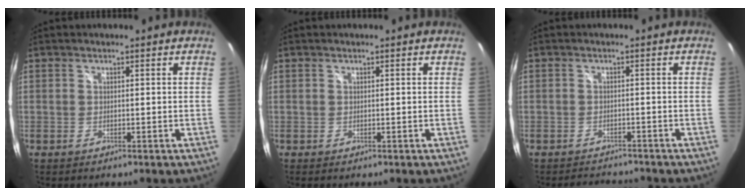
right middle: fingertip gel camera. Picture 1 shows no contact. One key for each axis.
{"total": 0.0}
{"total": 4.3, "fx": -4.1, "fy": 1.2, "fz": 0.6, "tx": -0.017, "ty": 0.006, "tz": -0.057}